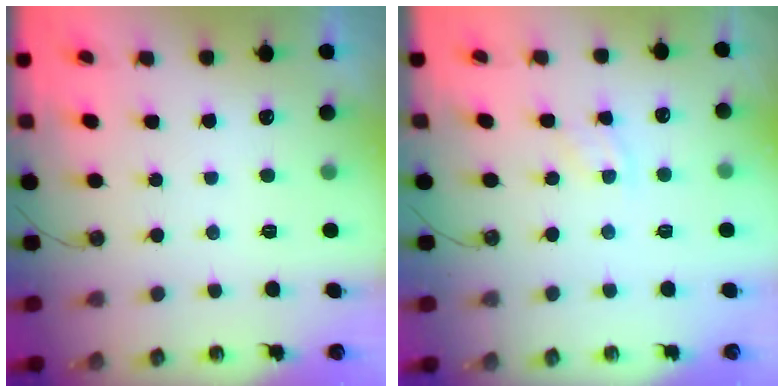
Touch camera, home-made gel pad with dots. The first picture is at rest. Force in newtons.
{"total": 4.9, "press": 4.8, "slide": 0.5}